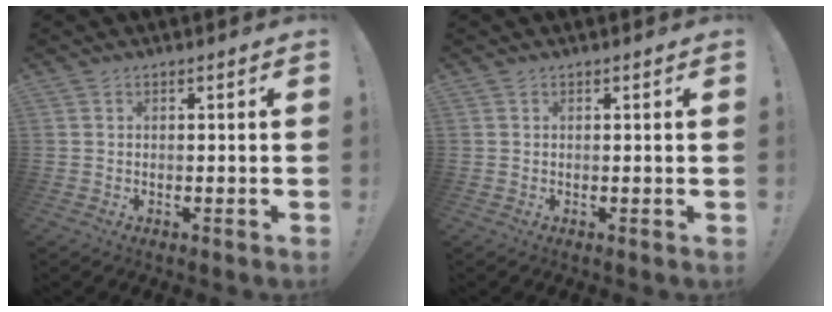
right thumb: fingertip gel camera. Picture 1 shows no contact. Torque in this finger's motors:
{"motor_torque": [-0.09, -0.16, -0.22, 0.12, -0.03]}